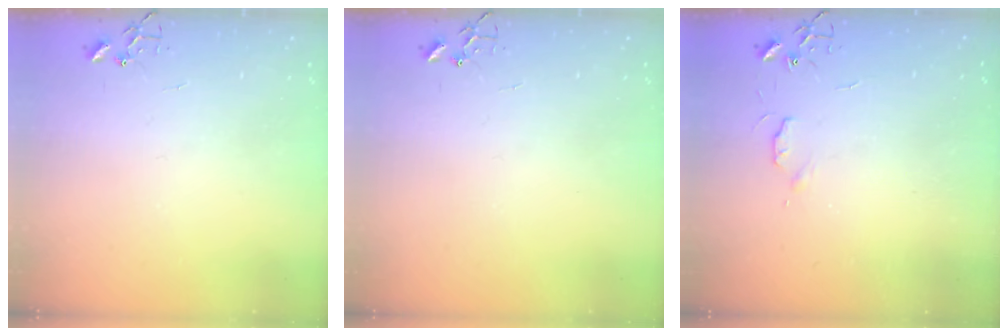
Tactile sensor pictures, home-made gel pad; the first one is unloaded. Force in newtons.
{"total": 0.0}
{"total": 4.6, "press": 4.6, "slide": 0.7}